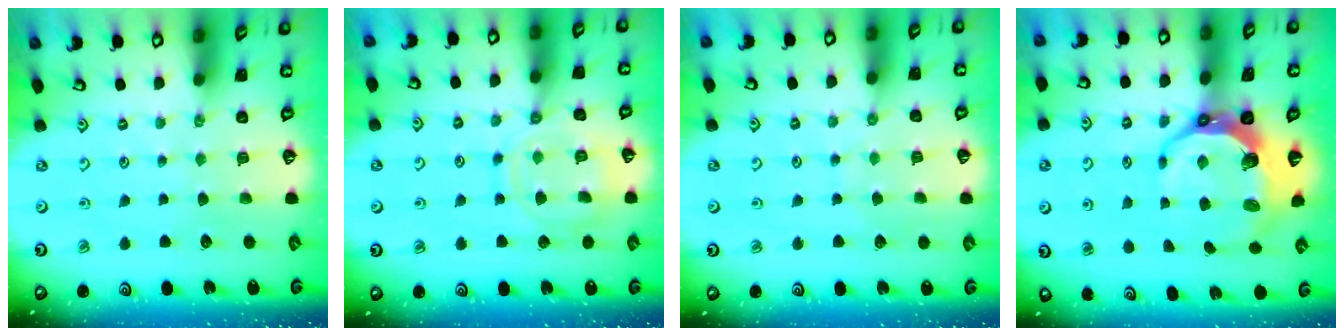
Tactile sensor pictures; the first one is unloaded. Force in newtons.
{"total": 11.0, "press": 11.0, "slide": 0.9}
{"total": 4.4, "press": 4.4, "slide": 0.5}
{"total": 10.8, "press": 9.5, "slide": 5.2}